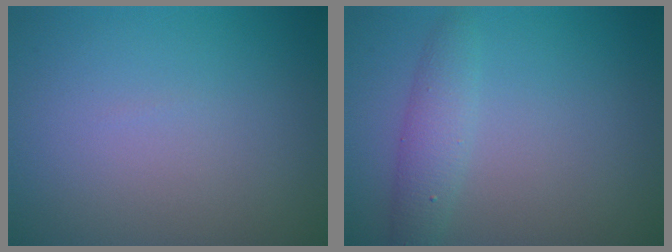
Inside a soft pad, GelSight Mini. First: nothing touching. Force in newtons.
{"total": 2.4, "press": 2.4, "slide": 0.1}